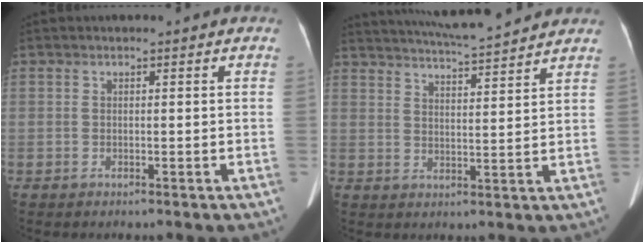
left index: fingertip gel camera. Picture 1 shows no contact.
{"total": 12.7, "force": [11.8, 0.5, 4.8], "torque": [-0.086, 0.016, 0.168]}